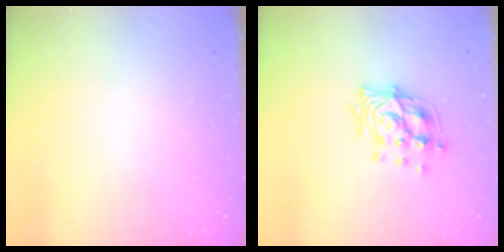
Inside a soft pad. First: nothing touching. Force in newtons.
{"total": 12.7, "press": 12.7, "slide": 1.3}